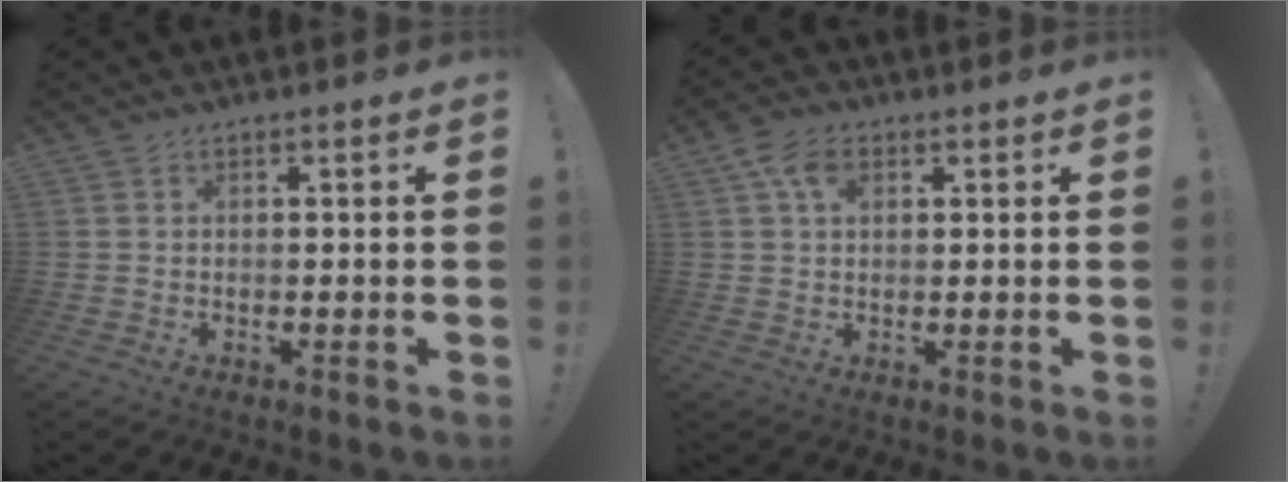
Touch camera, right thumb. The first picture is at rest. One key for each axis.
{"total": 6.3, "fx": 2.4, "fy": 4.1, "fz": 4.1, "tx": -0.070, "ty": 0.002, "tz": 0.048}